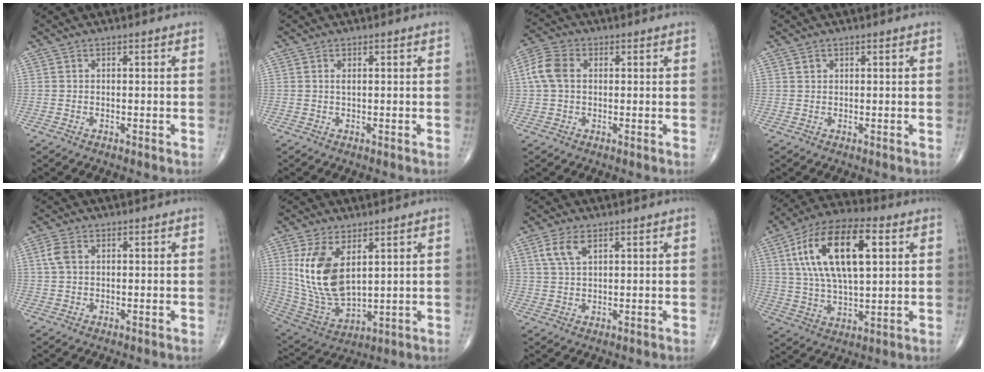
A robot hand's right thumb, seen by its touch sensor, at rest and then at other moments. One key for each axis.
{"total": 0.6, "fx": 0.1, "fy": 0.1, "fz": 0.6, "tx": -0.017, "ty": -0.002, "tz": 0.002}
{"total": 6.4, "fx": 0.8, "fy": 4.5, "fz": 4.5, "tx": -0.104, "ty": 0.018, "tz": 0.011}
{"total": 0.8, "fx": 0.4, "fy": 0.7, "fz": 0.3, "tx": 0.002, "ty": -0.001, "tz": 0.007}
{"total": 3.0, "fx": 0.7, "fy": 2.0, "fz": 2.2, "tx": -0.056, "ty": 0.008, "tz": 0.014}
{"total": 14.5, "fx": 4.3, "fy": 7.5, "fz": 11.6, "tx": -0.224, "ty": -0.023, "tz": 0.104}
{"total": 4.7, "fx": 2.2, "fy": 2.3, "fz": 3.5, "tx": -0.073, "ty": 0.002, "tz": 0.049}
{"total": 19.5, "fx": 5.5, "fy": 8.6, "fz": 16.6, "tx": -0.299, "ty": 0.007, "tz": 0.093}